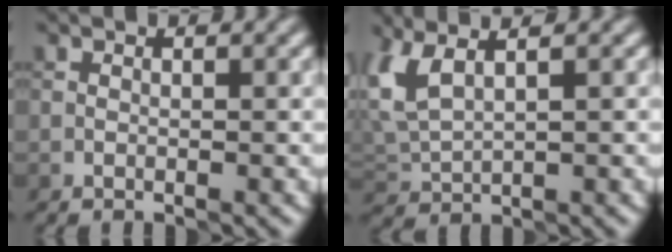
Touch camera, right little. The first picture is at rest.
{"total": 4.5, "force": [2.3, 2.0, 3.4], "torque": [-0.095, 0.012, 0.054]}